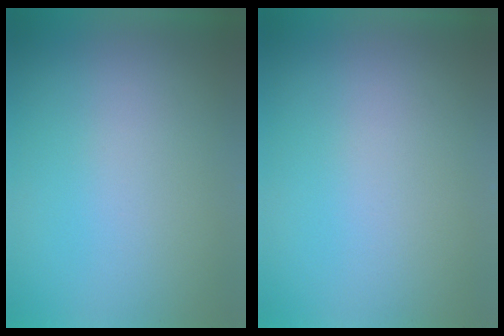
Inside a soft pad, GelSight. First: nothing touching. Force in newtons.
{"total": 0.0}